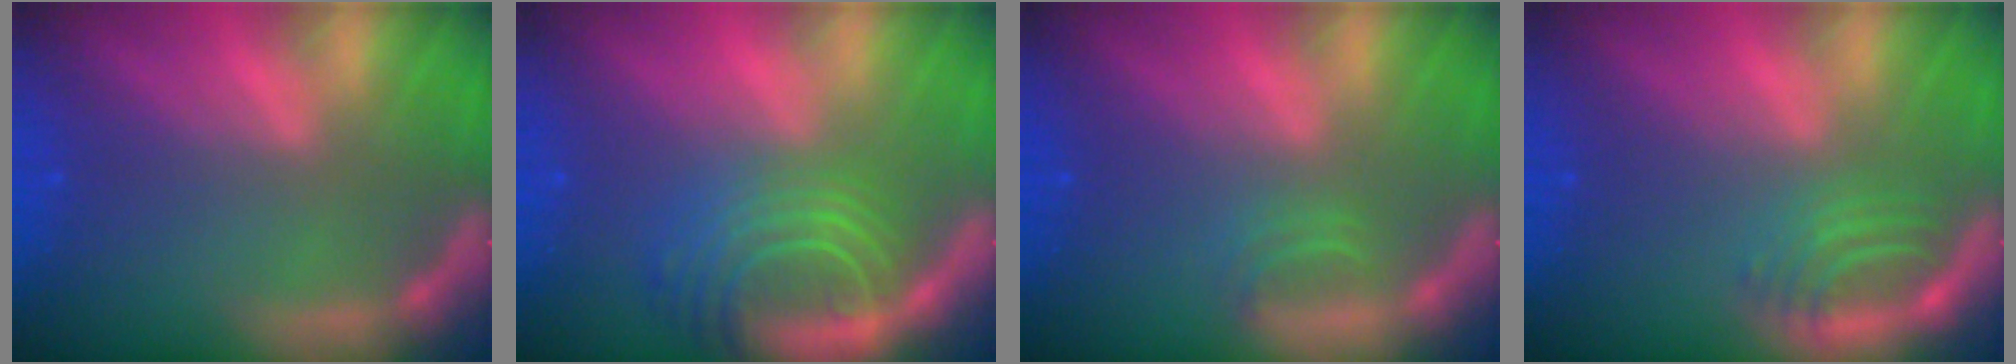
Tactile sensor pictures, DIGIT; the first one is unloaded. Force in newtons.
{"total": 9.0}
{"total": 1.4}
{"total": 3.4}